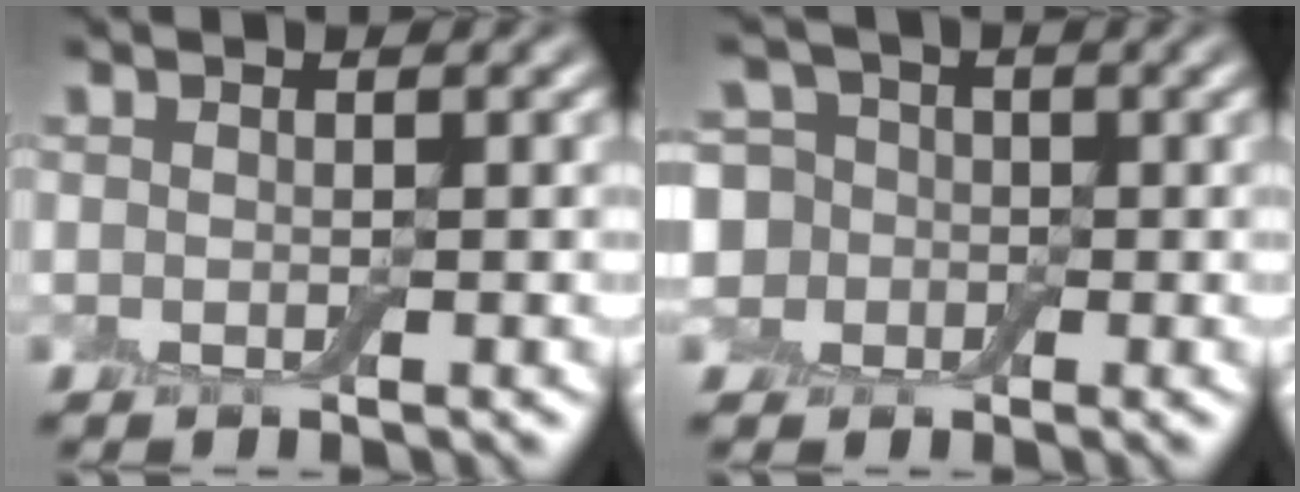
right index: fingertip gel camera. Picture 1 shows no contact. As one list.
[{"total": 6.8, "force": [0.5, 6.1, 2.8], "torque": [-0.051, 0.038, -0.039]}]